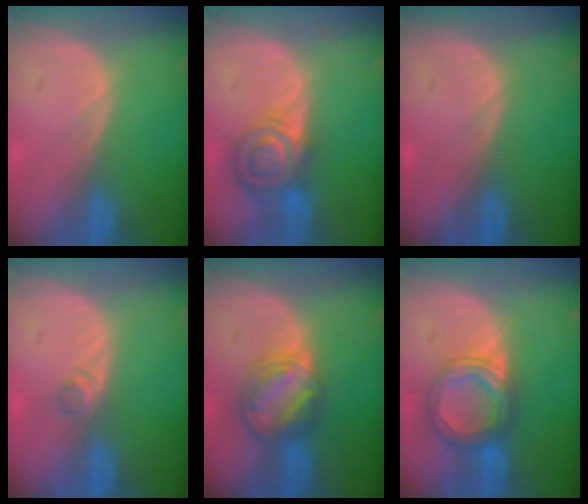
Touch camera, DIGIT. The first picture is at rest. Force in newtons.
{"total": 7.3, "press": 6.3, "slide": 3.7}
{"total": 0.0}
{"total": 1.6, "press": 1.4, "slide": 0.8}
{"total": 7.8, "press": 6.7, "slide": 3.8}
{"total": 6.9, "press": 6.8, "slide": 0.5}